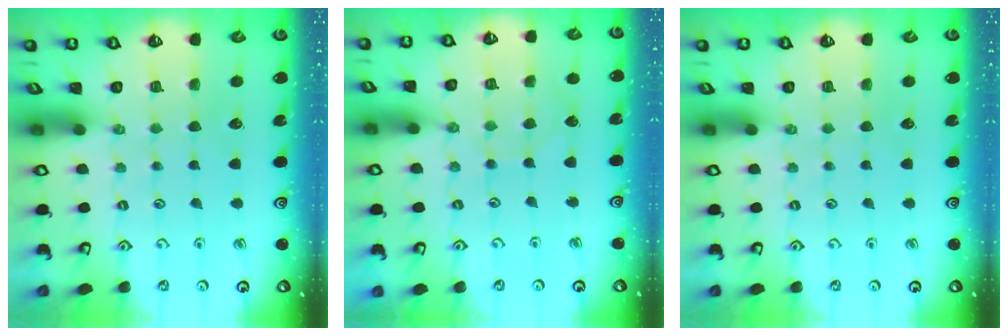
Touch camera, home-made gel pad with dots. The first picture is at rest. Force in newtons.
{"total": 5.1, "press": 5.1, "slide": 0.2}
{"total": 0.0}